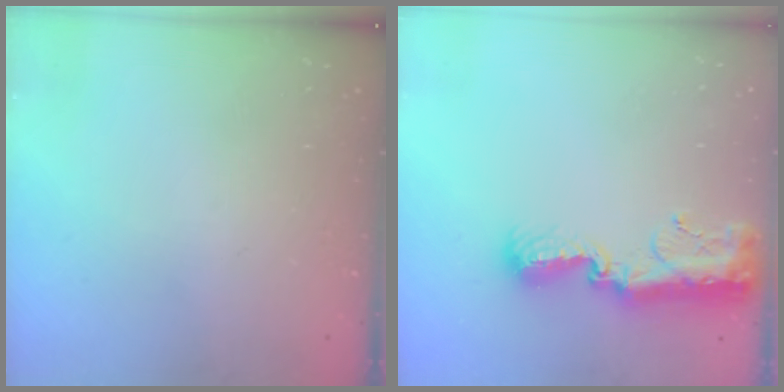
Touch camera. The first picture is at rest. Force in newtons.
{"total": 12.1, "press": 12.0, "slide": 0.9}